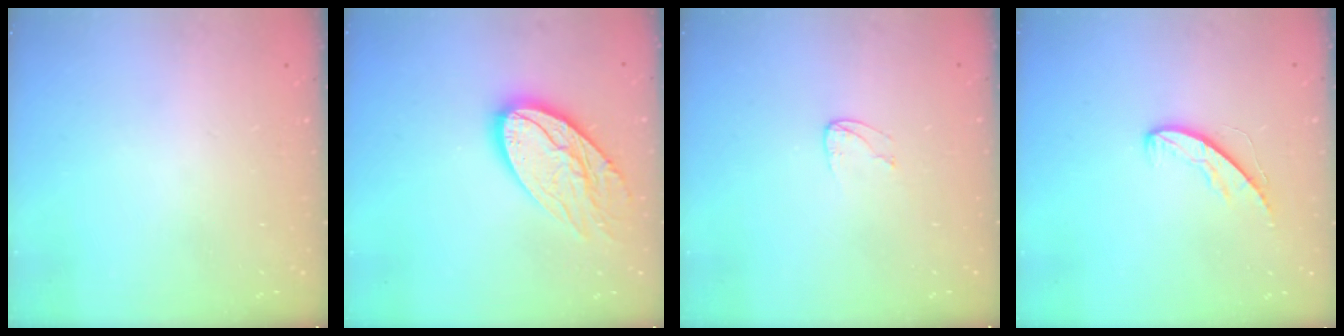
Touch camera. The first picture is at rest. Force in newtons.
{"total": 18.1, "press": 18.0, "slide": 1.7}
{"total": 3.5, "press": 3.5, "slide": 0.4}
{"total": 6.0, "press": 6.0, "slide": 0.5}